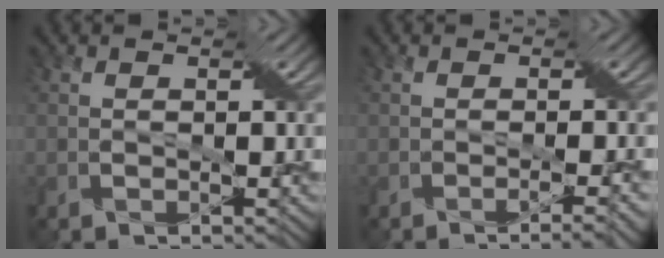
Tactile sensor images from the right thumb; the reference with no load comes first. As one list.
[{"total": 2.9, "force": [-1.8, -0.2, 2.3], "torque": [-0.032, -0.005, -0.025]}]